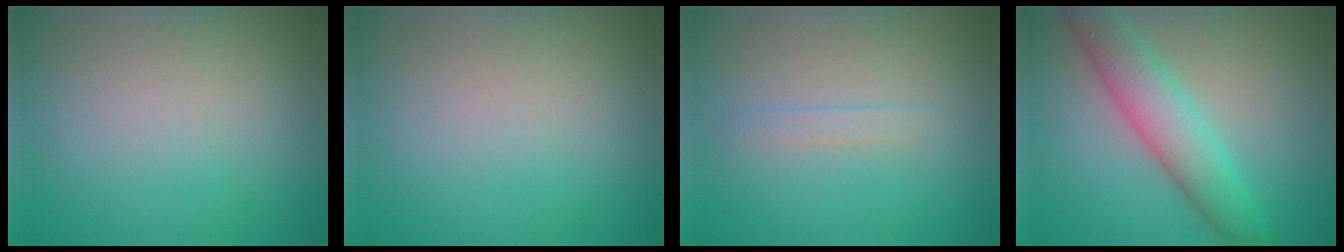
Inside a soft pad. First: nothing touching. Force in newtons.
{"total": 0.0}
{"total": 0.9, "press": 0.9, "slide": 0.0}
{"total": 5.5, "press": 5.5, "slide": 0.0}